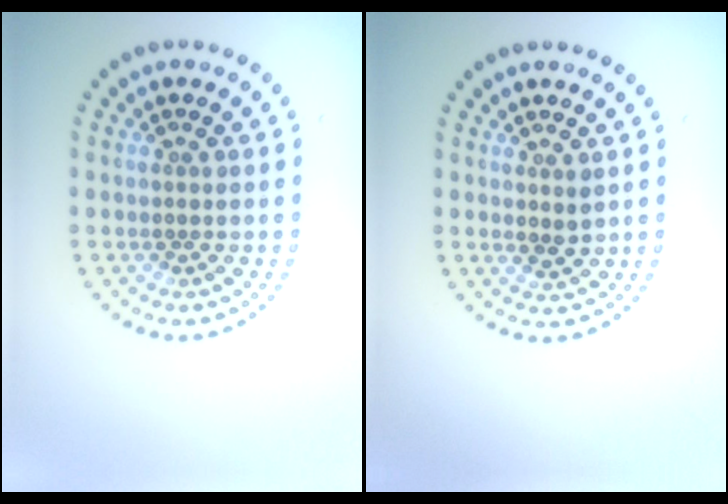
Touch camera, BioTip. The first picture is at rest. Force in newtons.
{"total": 1.2, "press": 1.0, "slide": 0.6}